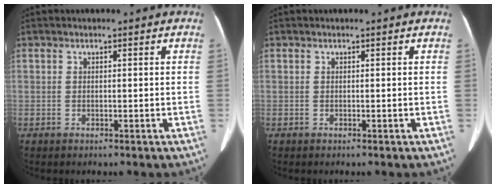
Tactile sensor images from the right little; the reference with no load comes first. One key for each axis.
{"total": 0.0}